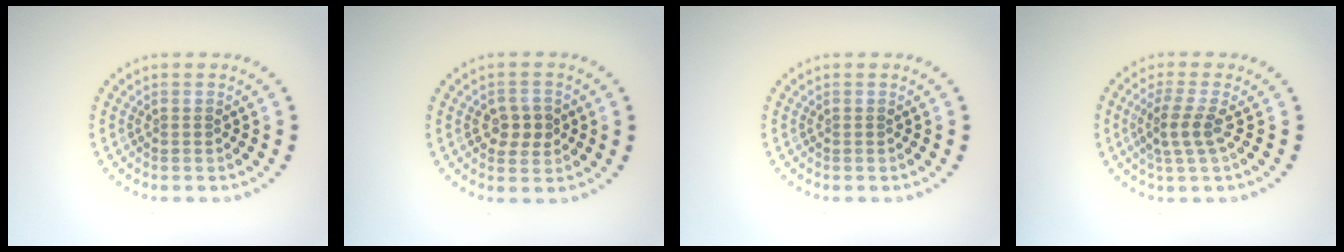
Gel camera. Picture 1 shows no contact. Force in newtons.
{"total": 2.6, "press": 2.6, "slide": 0.2}
{"total": 0.0}
{"total": 2.4, "press": 2.1, "slide": 1.2}